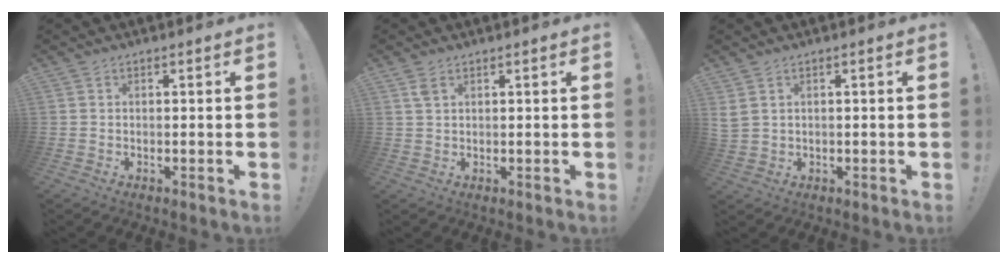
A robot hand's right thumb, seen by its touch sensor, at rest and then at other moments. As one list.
[{"total": 2.5, "force": [1.4, 1.1, 1.8], "torque": [-0.036, 0.001, 0.026]}, {"total": 2.9, "force": [1.6, 2.0, 1.5], "torque": [-0.031, -0.001, 0.032]}]